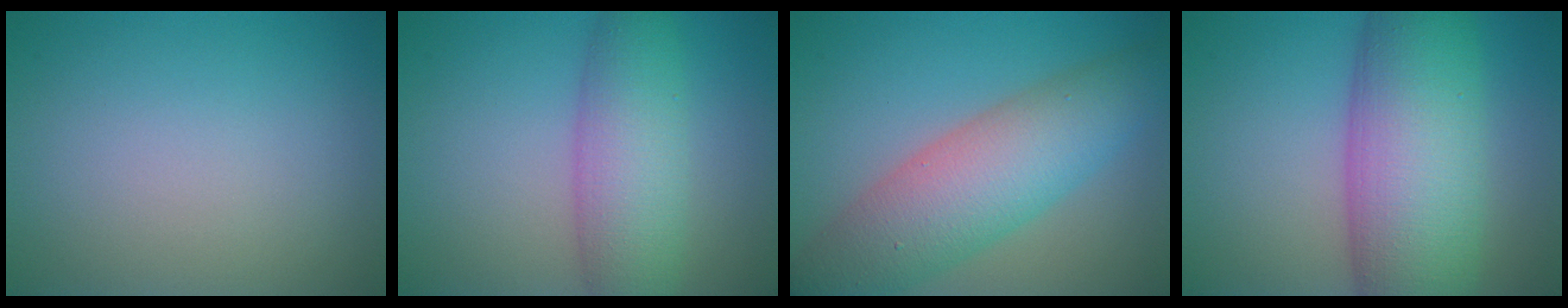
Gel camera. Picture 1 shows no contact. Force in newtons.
{"total": 6.2, "press": 6.2, "slide": 0.2}
{"total": 8.2, "press": 8.2, "slide": 0.1}
{"total": 11.9, "press": 11.9, "slide": 0.5}